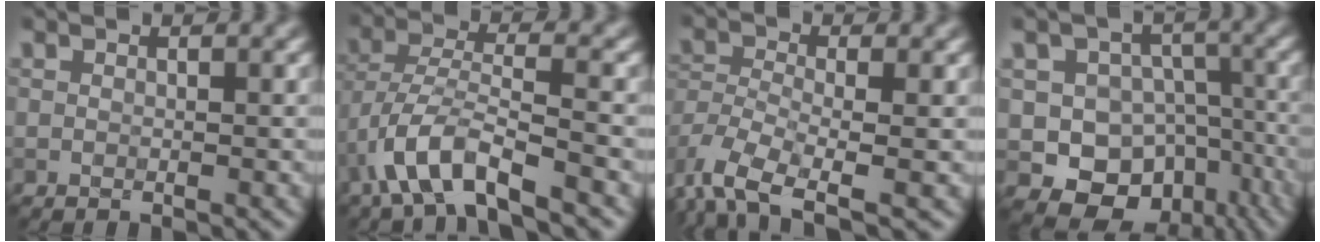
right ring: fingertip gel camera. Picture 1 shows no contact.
{"total": 5.8, "force": [-3.6, 1.7, 4.2], "torque": [-0.083, 0.004, -0.075]}
{"total": 5.9, "force": [-3.6, 2.8, 3.7], "torque": [-0.081, -0.013, -0.080]}
{"total": 10.5, "force": [-4.2, 8.7, 4.1], "torque": [-0.049, -0.003, -0.073]}